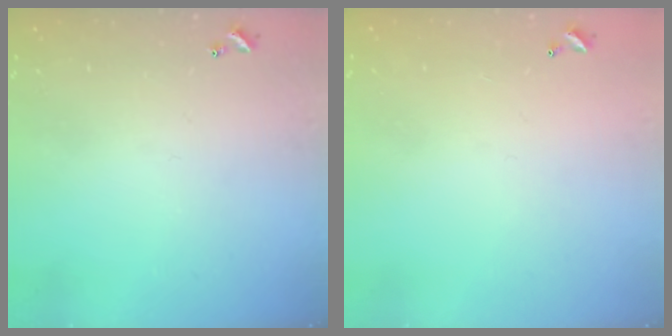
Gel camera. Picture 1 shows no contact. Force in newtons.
{"total": 2.8, "press": 2.8, "slide": 0.1}